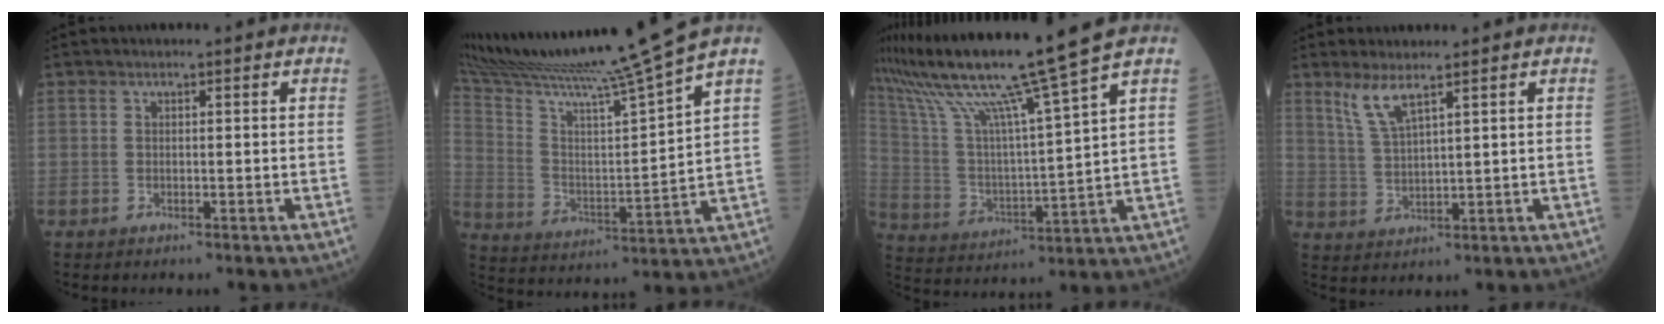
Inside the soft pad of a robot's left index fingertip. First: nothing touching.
{"total": 19.4, "force": [16.6, -3.9, 9.1], "torque": [-0.169, -0.048, 0.275]}
{"total": 18.0, "force": [14.0, -3.1, 10.9], "torque": [-0.198, -0.018, 0.249]}
{"total": 4.2, "force": [3.1, 0.1, 2.9], "torque": [-0.070, -0.003, 0.069]}